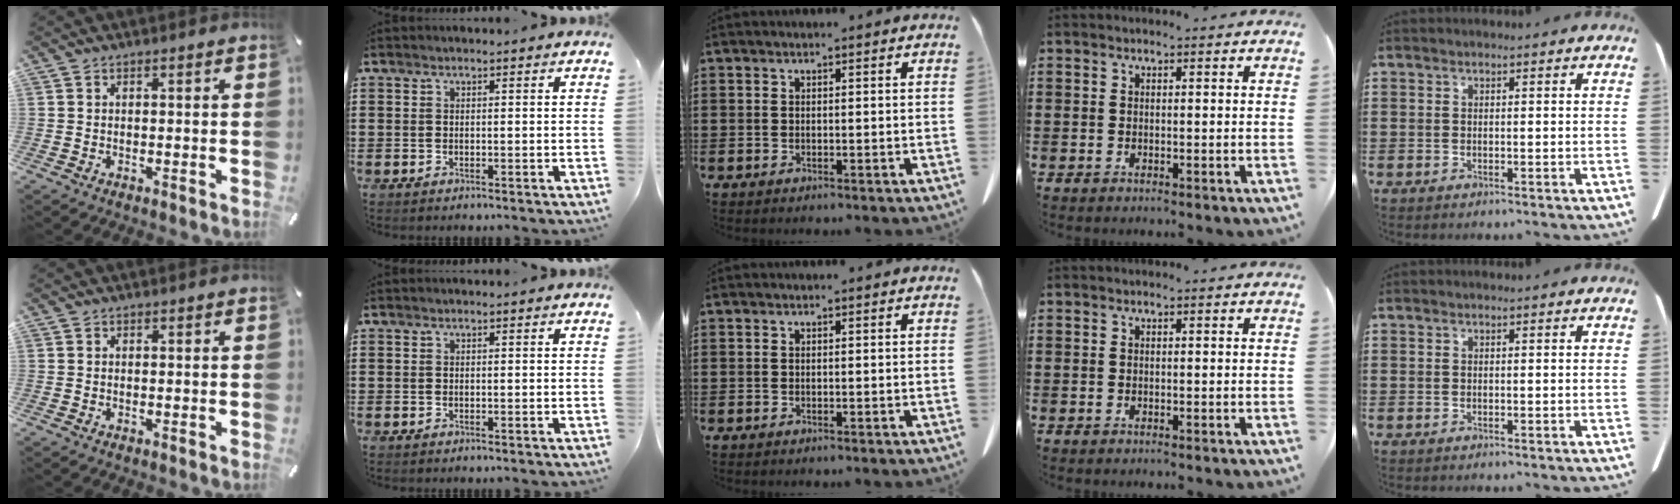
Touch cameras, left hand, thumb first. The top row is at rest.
{}